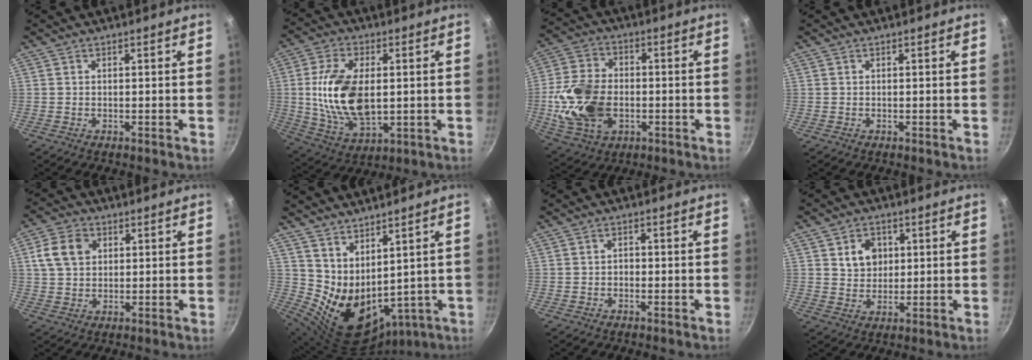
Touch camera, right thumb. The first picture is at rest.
{"total": 16.4, "force": [0.8, 9.4, 13.5], "torque": [-0.242, -0.004, 0.021]}
{"total": 16.4, "force": [-2.4, 11.3, 11.6], "torque": [-0.216, 0.014, -0.040]}
{"total": 0.0}
{"total": 7.9, "force": [2.2, 6.0, 4.5], "torque": [-0.069, 0.006, 0.035]}
{"total": 12.1, "force": [4.6, 7.4, 8.4], "torque": [-0.129, -0.050, 0.110]}
{"total": 1.4, "force": [-0.3, 1.1, 0.8], "torque": [-0.012, 0.006, -0.009]}
{"total": 6.2, "force": [1.8, 5.1, 3.0], "torque": [-0.022, -0.004, 0.032]}